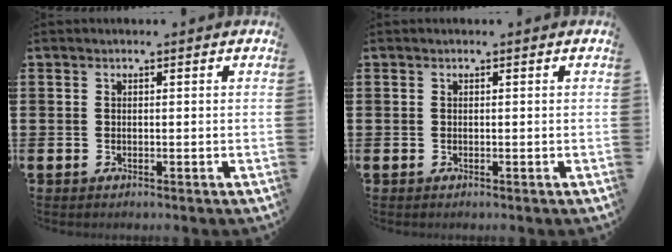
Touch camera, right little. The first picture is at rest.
{"total": 0.0}